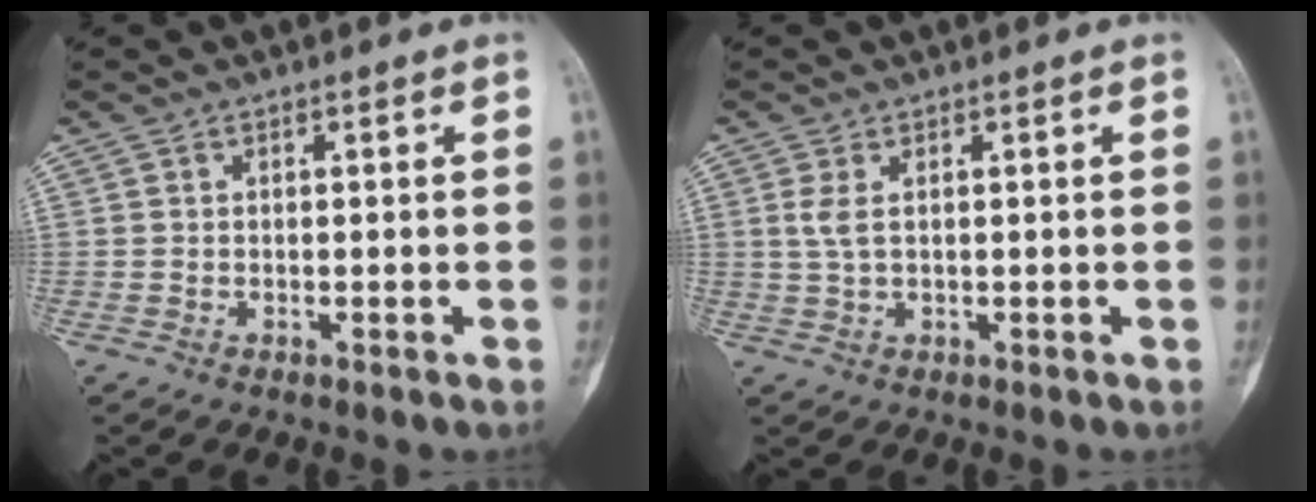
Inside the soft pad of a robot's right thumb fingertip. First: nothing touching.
{"total": 2.6, "force": [0.7, 1.1, 2.3], "torque": [-0.062, 0.002, 0.020]}